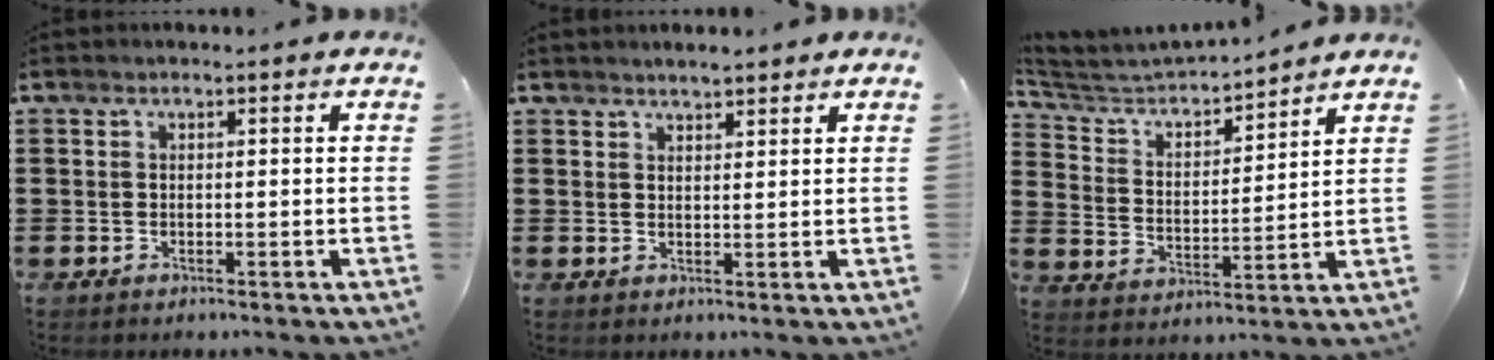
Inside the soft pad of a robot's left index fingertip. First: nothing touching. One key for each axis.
{"total": 2.0, "fx": 2.0, "fy": 0.1, "fz": 0.3, "tx": -0.008, "ty": 0.002, "tz": 0.038}
{"total": 4.3, "fx": 4.1, "fy": 0.9, "fz": 0.9, "tx": -0.044, "ty": -0.030, "tz": 0.064}